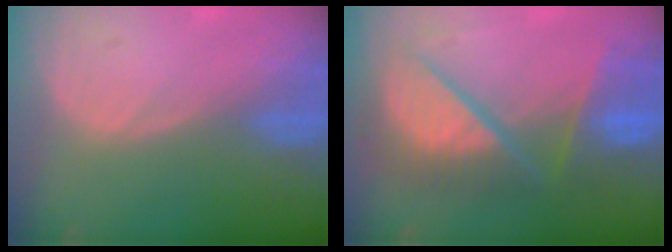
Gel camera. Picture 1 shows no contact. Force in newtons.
{"total": 11.1, "press": 11.0, "slide": 1.3}